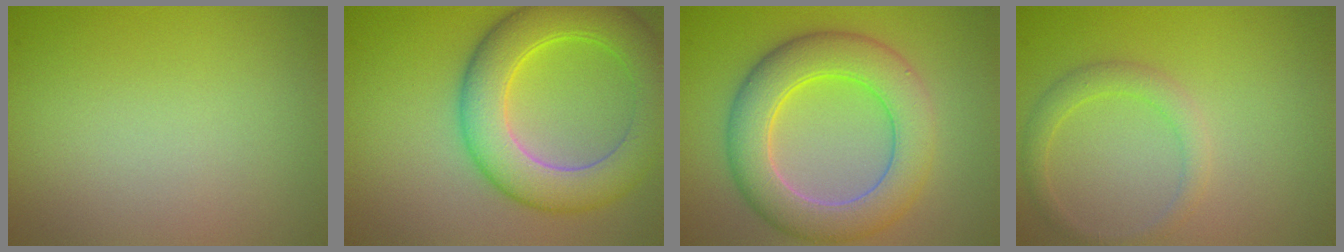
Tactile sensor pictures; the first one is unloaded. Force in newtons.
{"total": 8.1, "press": 8.1, "slide": 0.3}
{"total": 7.4, "press": 7.4, "slide": 0.5}
{"total": 2.0, "press": 2.0, "slide": 0.1}